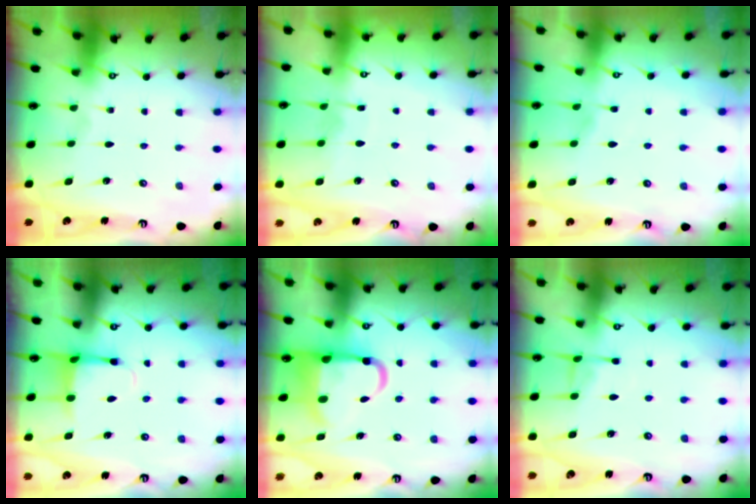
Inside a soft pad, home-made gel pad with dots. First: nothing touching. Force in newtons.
{"total": 5.3, "press": 5.2, "slide": 0.5}
{"total": 1.5, "press": 1.5, "slide": 0.4}
{"total": 3.8, "press": 3.6, "slide": 1.3}
{"total": 8.2, "press": 8.0, "slide": 1.7}
{"total": 4.8, "press": 4.8, "slide": 0.8}